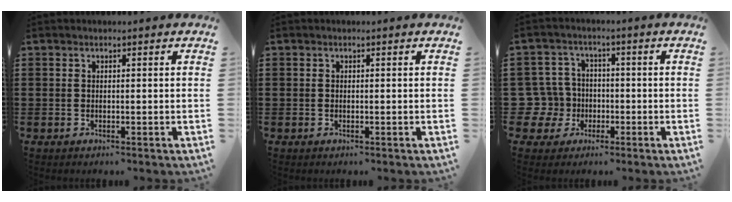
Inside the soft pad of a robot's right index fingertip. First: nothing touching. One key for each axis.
{"total": 0.0}
{"total": 7.0, "fx": -1.1, "fy": 6.7, "fz": 1.9, "tx": -0.095, "ty": 0.006, "tz": -0.024}